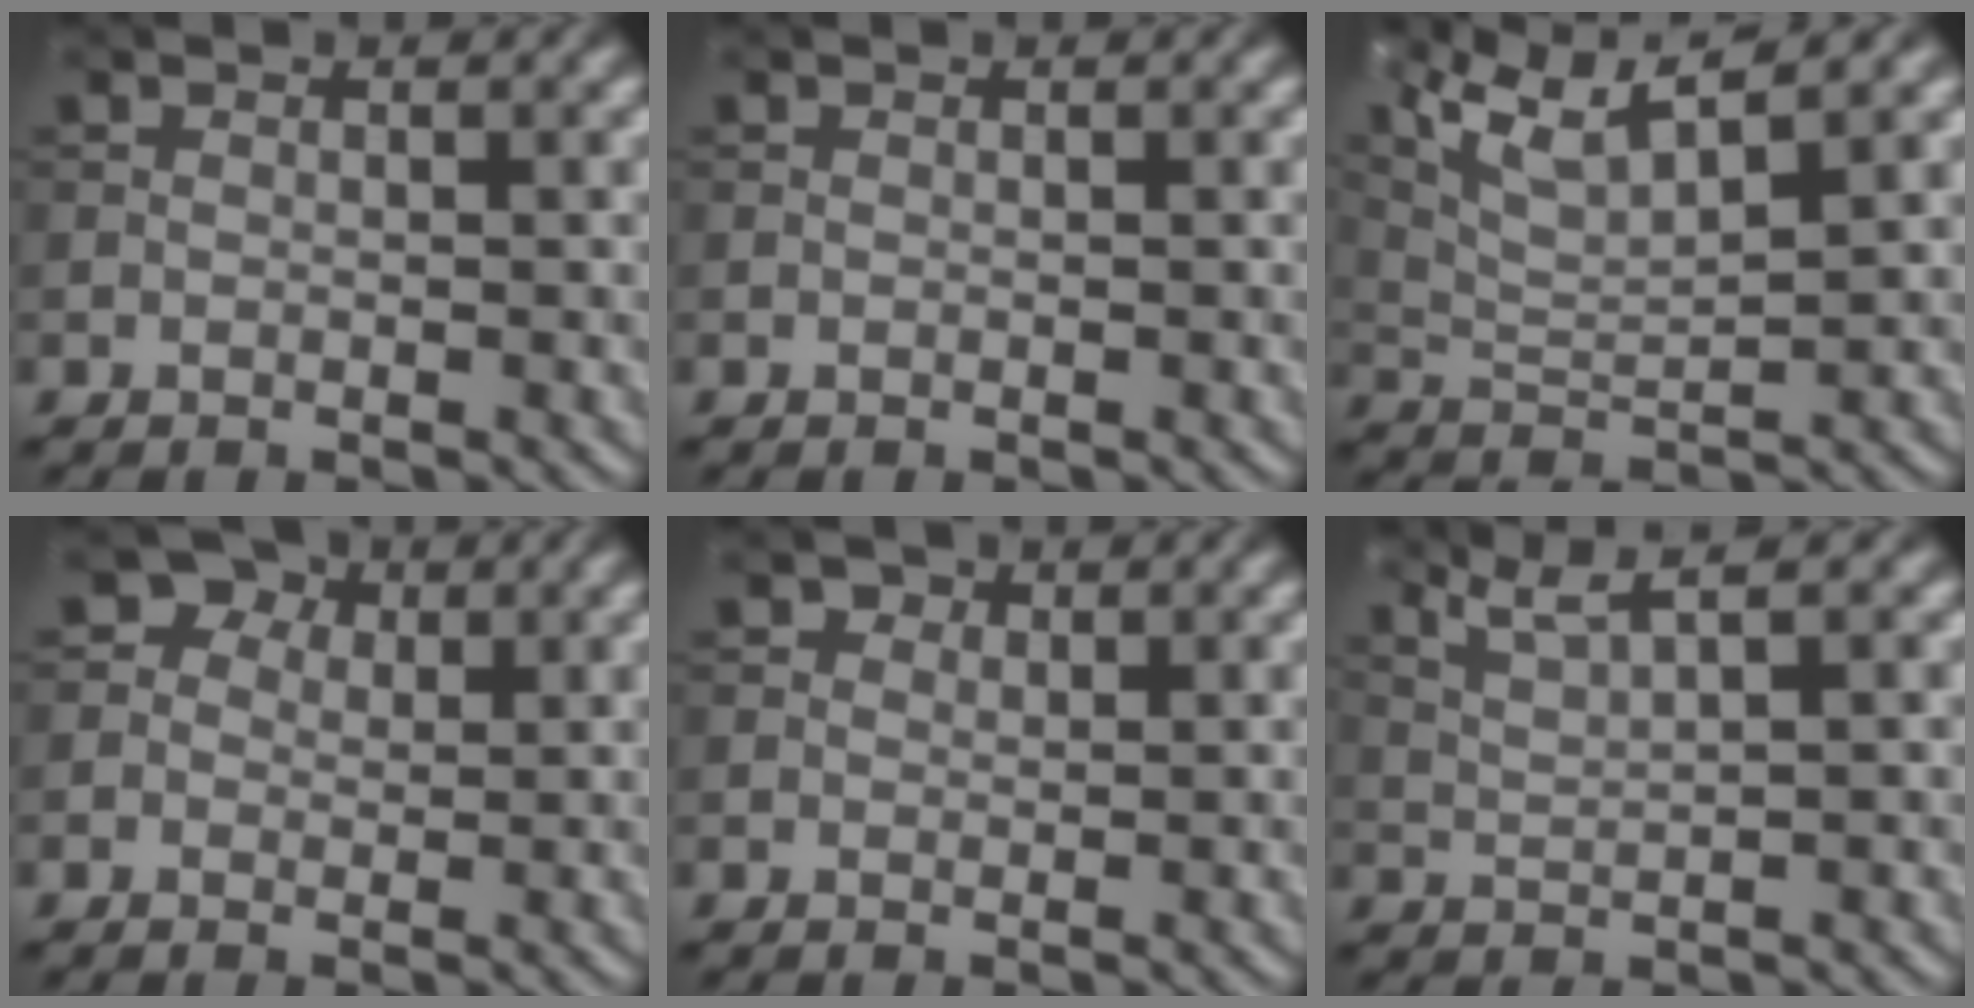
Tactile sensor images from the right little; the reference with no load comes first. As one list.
[{"total": 0.0}, {"total": 7.0, "force": [5.1, 1.3, 4.7], "torque": [-0.097, 0.015, 0.099]}, {"total": 2.6, "force": [0.8, 2.3, 1.0], "torque": [-0.011, 0.000, -0.004]}, {"total": 1.3, "force": [0.7, 1.0, 0.5], "torque": [-0.006, -0.003, 0.005]}, {"total": 3.4, "force": [2.4, 0.5, 2.4], "torque": [-0.046, 0.007, 0.053]}]